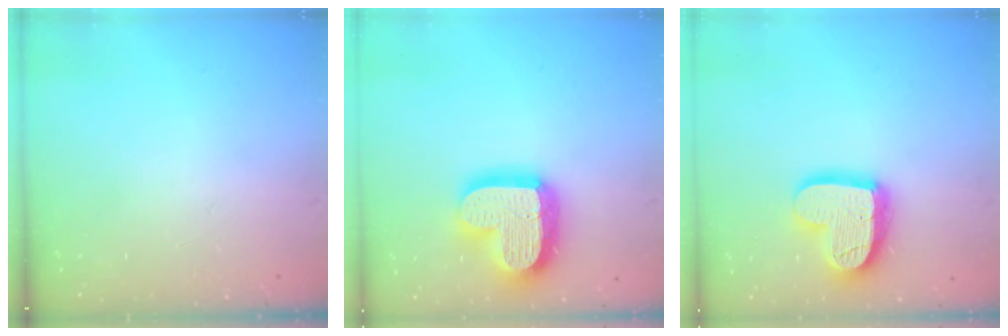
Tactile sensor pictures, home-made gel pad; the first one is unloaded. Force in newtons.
{"total": 21.5, "press": 21.4, "slide": 1.8}
{"total": 17.8, "press": 17.8, "slide": 1.4}